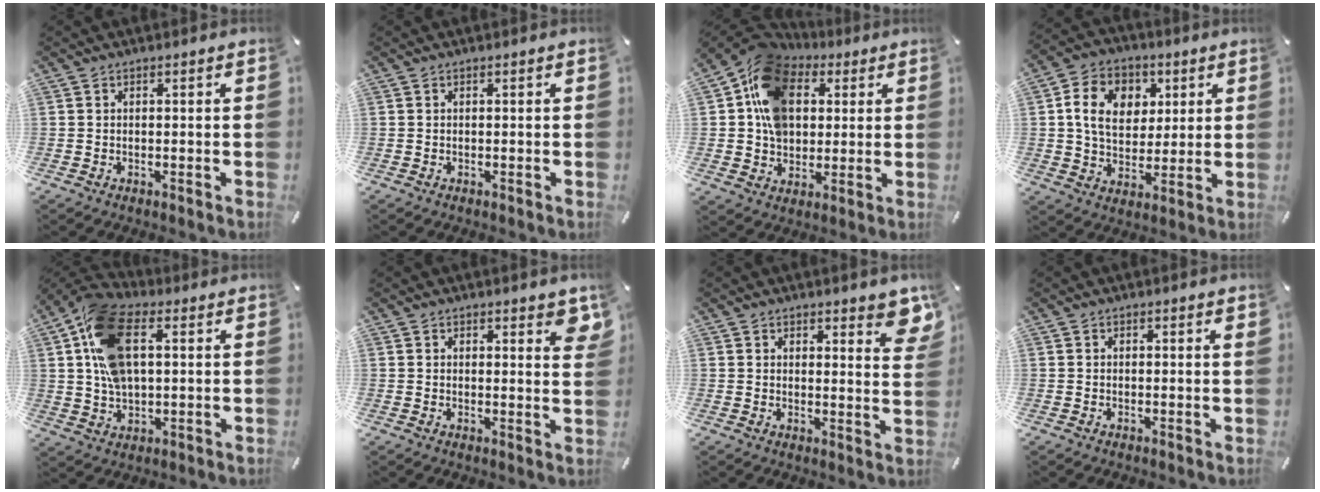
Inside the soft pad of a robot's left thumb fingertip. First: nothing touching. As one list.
[{"total": 0.0}, {"total": 15.3, "force": [4.0, 12.1, 8.5], "torque": [-0.170, -0.009, 0.072]}, {"total": 12.0, "force": [3.5, 9.6, 6.3], "torque": [-0.105, 0.010, 0.067]}, {"total": 15.7, "force": [4.0, 9.6, 11.8], "torque": [-0.255, 0.008, 0.073]}, {"total": 3.6, "force": [2.6, 1.7, 2.0], "torque": [-0.012, -0.012, 0.041]}, {"total": 5.7, "force": [4.2, 2.6, 2.9], "torque": [-0.020, -0.026, 0.069]}, {"total": 0.6, "force": [0.4, 0.2, 0.4], "torque": [-0.007, 0.002, 0.006]}]